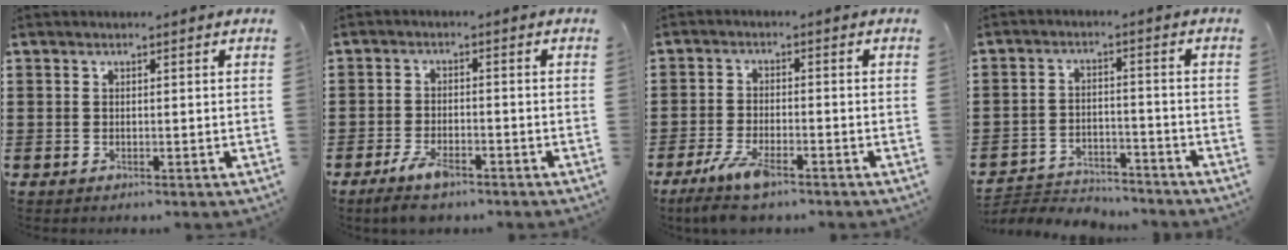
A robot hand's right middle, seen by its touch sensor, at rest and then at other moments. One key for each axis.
{"total": 4.2, "fx": -2.9, "fy": 1.4, "fz": 2.7, "tx": -0.063, "ty": -0.003, "tz": -0.058}
{"total": 5.9, "fx": -4.0, "fy": 1.6, "fz": 4.0, "tx": -0.089, "ty": -0.007, "tz": -0.076}
{"total": 3.8, "fx": -3.7, "fy": 0.9, "fz": 0.3, "tx": -0.010, "ty": 0.008, "tz": -0.080}